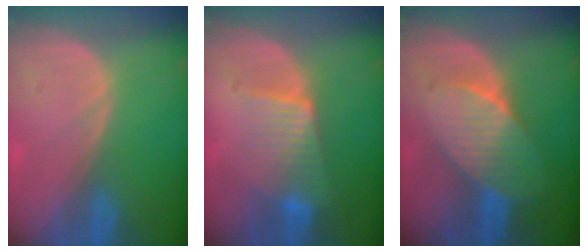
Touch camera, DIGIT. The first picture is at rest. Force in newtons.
{"total": 6.5, "press": 6.1, "slide": 2.4}
{"total": 7.4, "press": 6.9, "slide": 2.5}